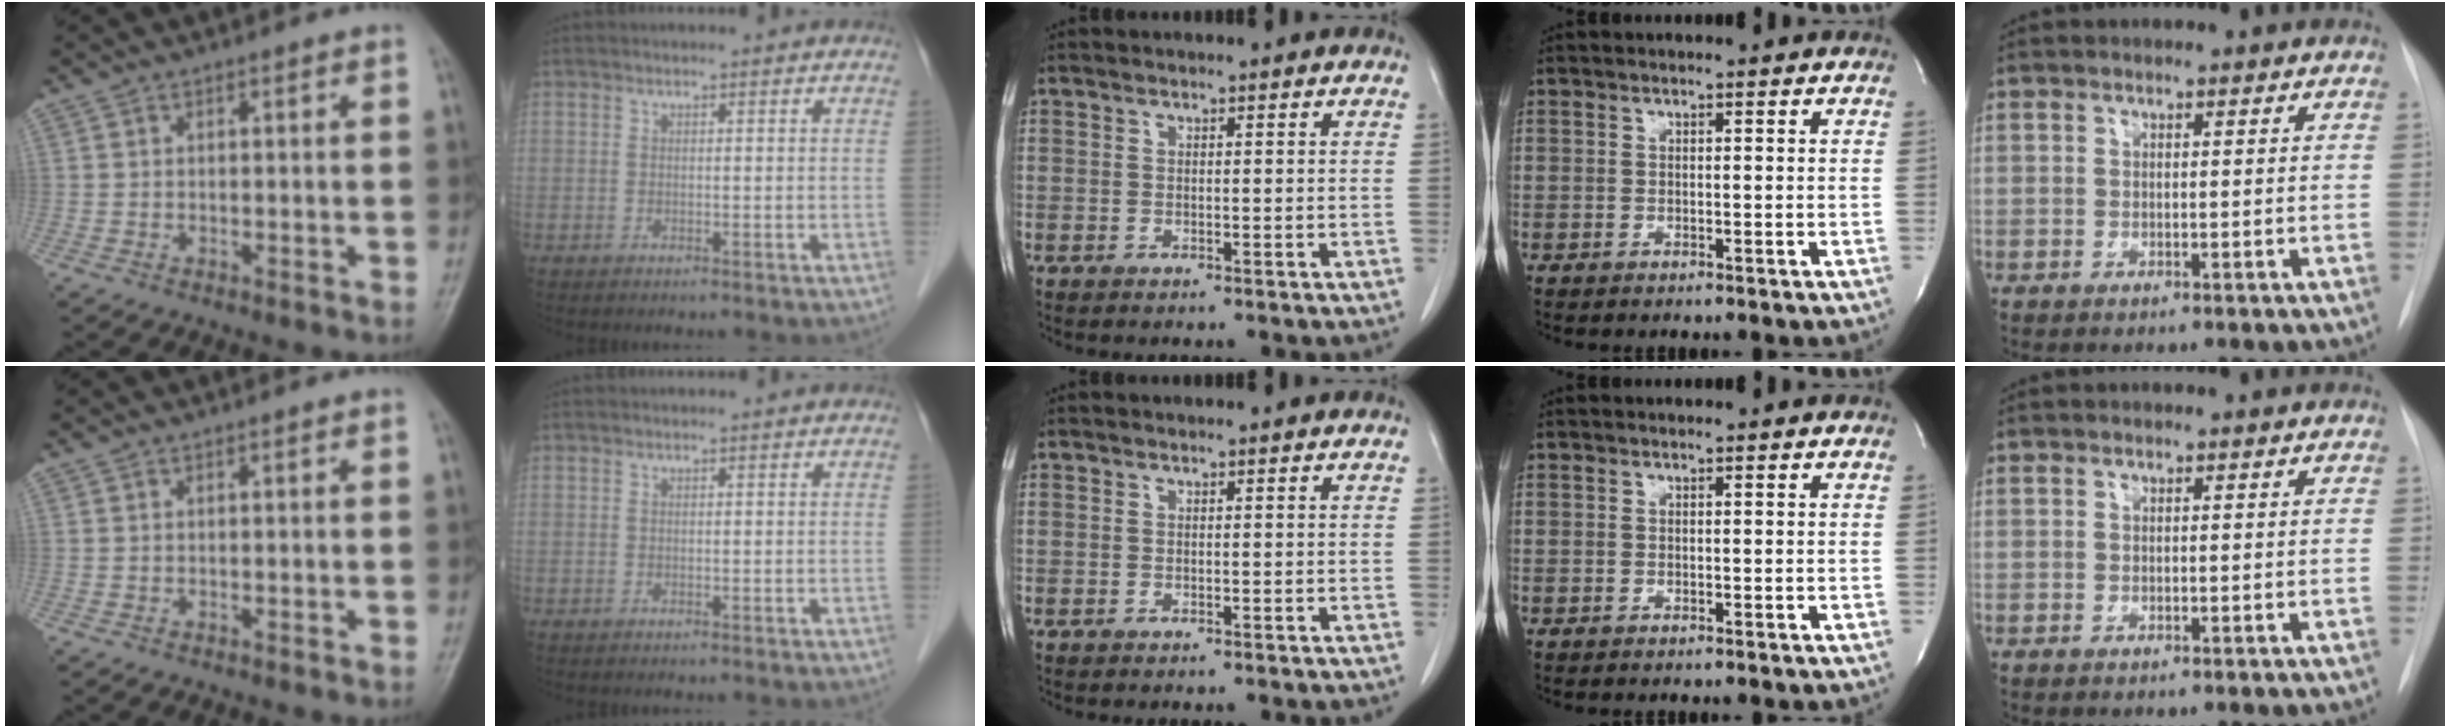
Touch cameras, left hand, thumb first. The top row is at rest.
{}